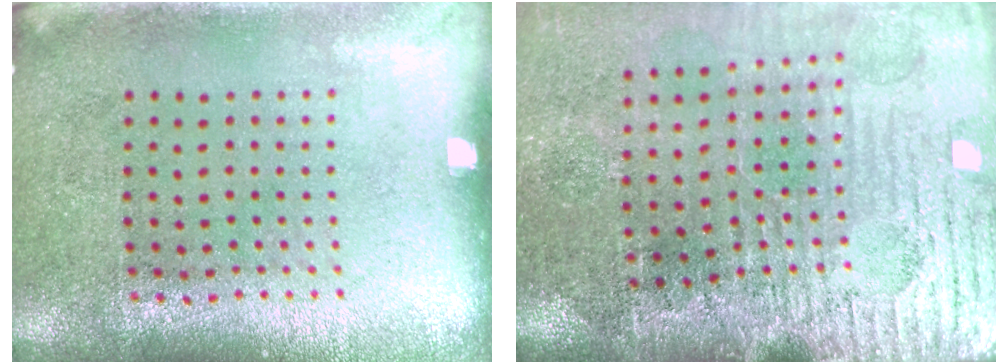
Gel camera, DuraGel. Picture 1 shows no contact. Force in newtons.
{"total": 3.9, "press": 3.6, "slide": 1.4}